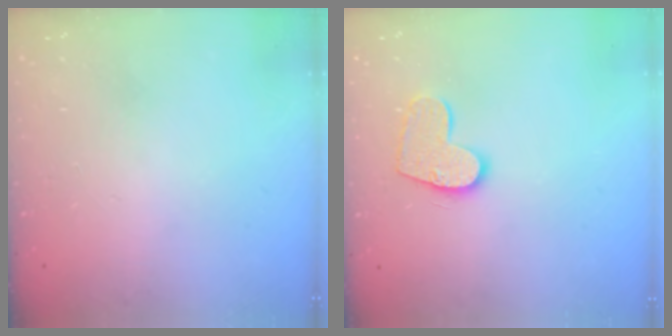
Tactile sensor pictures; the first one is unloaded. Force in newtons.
{"total": 11.4, "press": 11.3, "slide": 0.6}